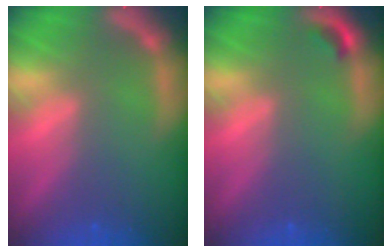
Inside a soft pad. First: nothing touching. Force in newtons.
{"total": 0.9}